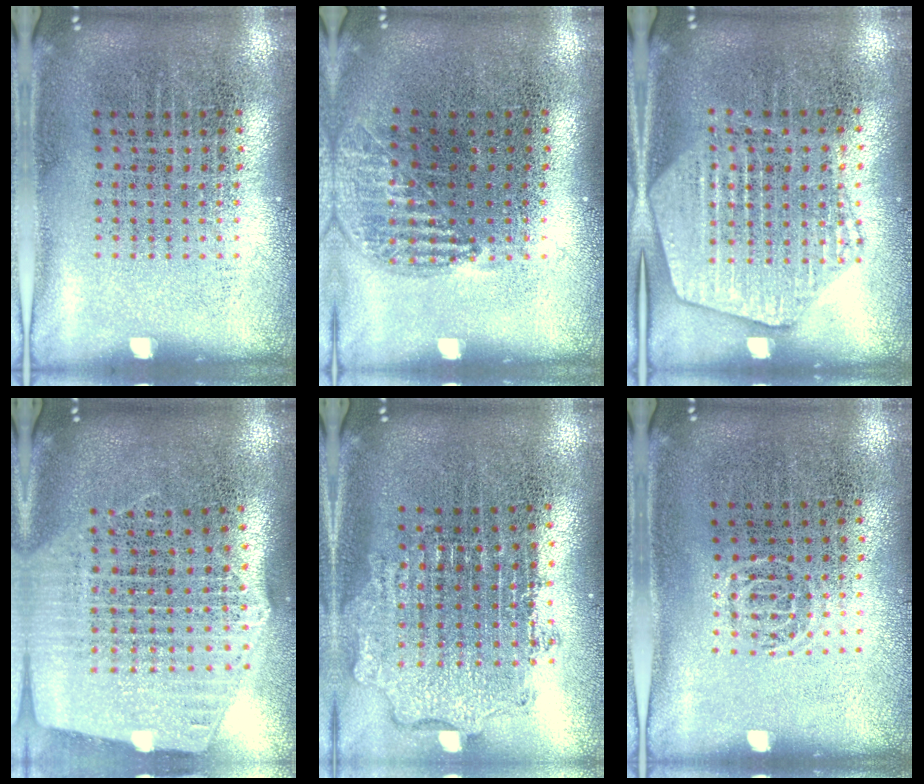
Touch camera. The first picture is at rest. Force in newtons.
{"total": 1.0, "press": 1.0, "slide": 0.0}
{"total": 1.9, "press": 1.8, "slide": 0.5}
{"total": 2.6, "press": 2.3, "slide": 1.3}
{"total": 1.9, "press": 1.4, "slide": 1.2}
{"total": 0.6, "press": 0.5, "slide": 0.4}